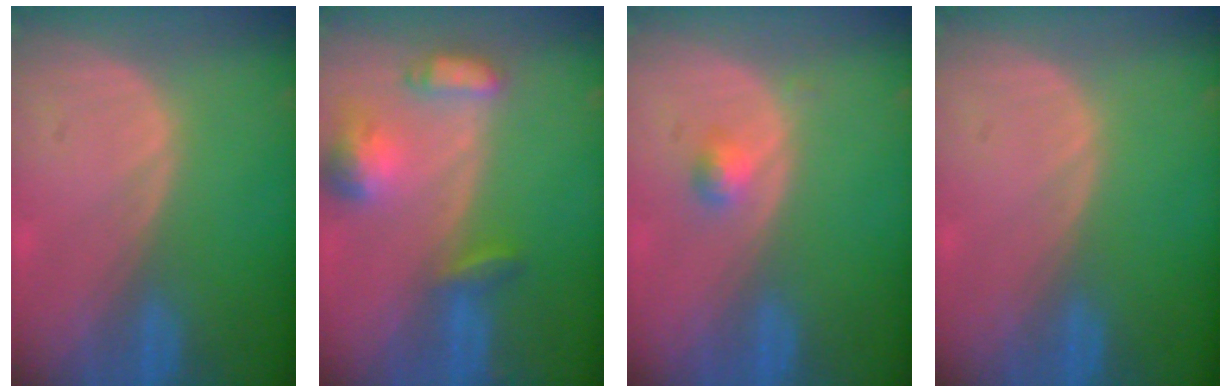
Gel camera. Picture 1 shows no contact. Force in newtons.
{"total": 6.8, "press": 6.4, "slide": 2.3}
{"total": 2.0, "press": 1.8, "slide": 0.8}
{"total": 0.0}